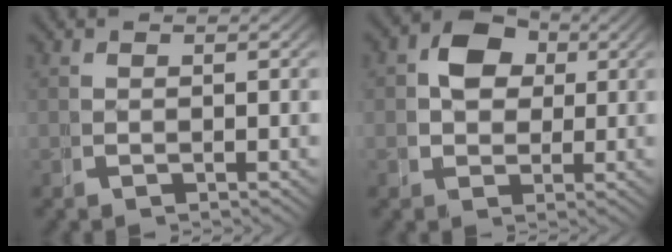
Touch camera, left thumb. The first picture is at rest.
{"total": 6.9, "force": [1.5, 5.5, 4.0], "torque": [-0.076, -0.005, 0.029]}